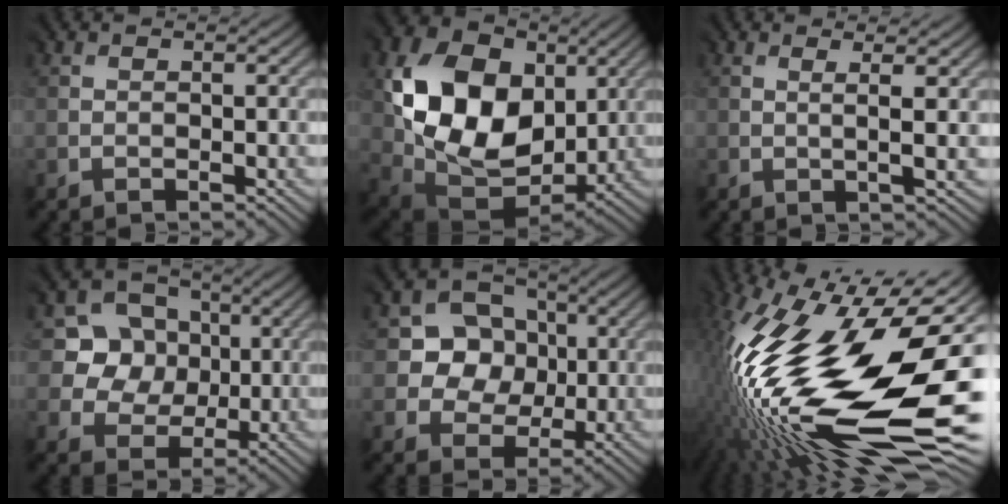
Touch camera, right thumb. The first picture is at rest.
{"total": 15.5, "force": [2.8, 11.5, 10.0], "torque": [-0.207, 0.001, 0.058]}
{"total": 2.2, "force": [0.7, 0.2, 2.1], "torque": [-0.037, 0.006, 0.011]}
{"total": 7.0, "force": [1.4, 6.5, 2.2], "torque": [-0.049, 0.003, 0.013]}
{"total": 7.1, "force": [1.1, 6.5, 2.7], "torque": [-0.046, 0.004, 0.007]}
{"total": 21.7, "force": [-0.8, 10.1, 19.2], "torque": [-0.398, -0.033, -0.018]}